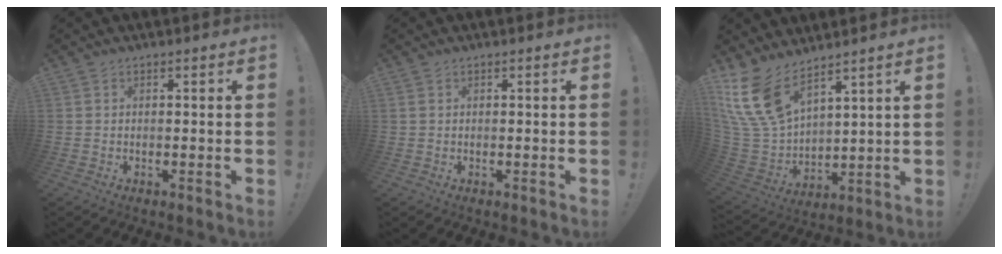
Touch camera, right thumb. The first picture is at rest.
{"total": 0.6, "force": [0.3, 0.5, 0.2], "torque": [-0.009, 0.003, 0.007]}
{"total": 15.7, "force": [10.7, 7.5, 8.7], "torque": [-0.188, -0.073, 0.201]}